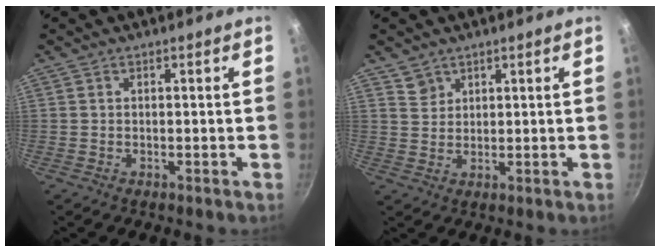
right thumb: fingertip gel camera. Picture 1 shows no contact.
{"total": 2.9, "force": [2.0, 2.0, 0.3], "torque": [0.013, 0.000, 0.039]}